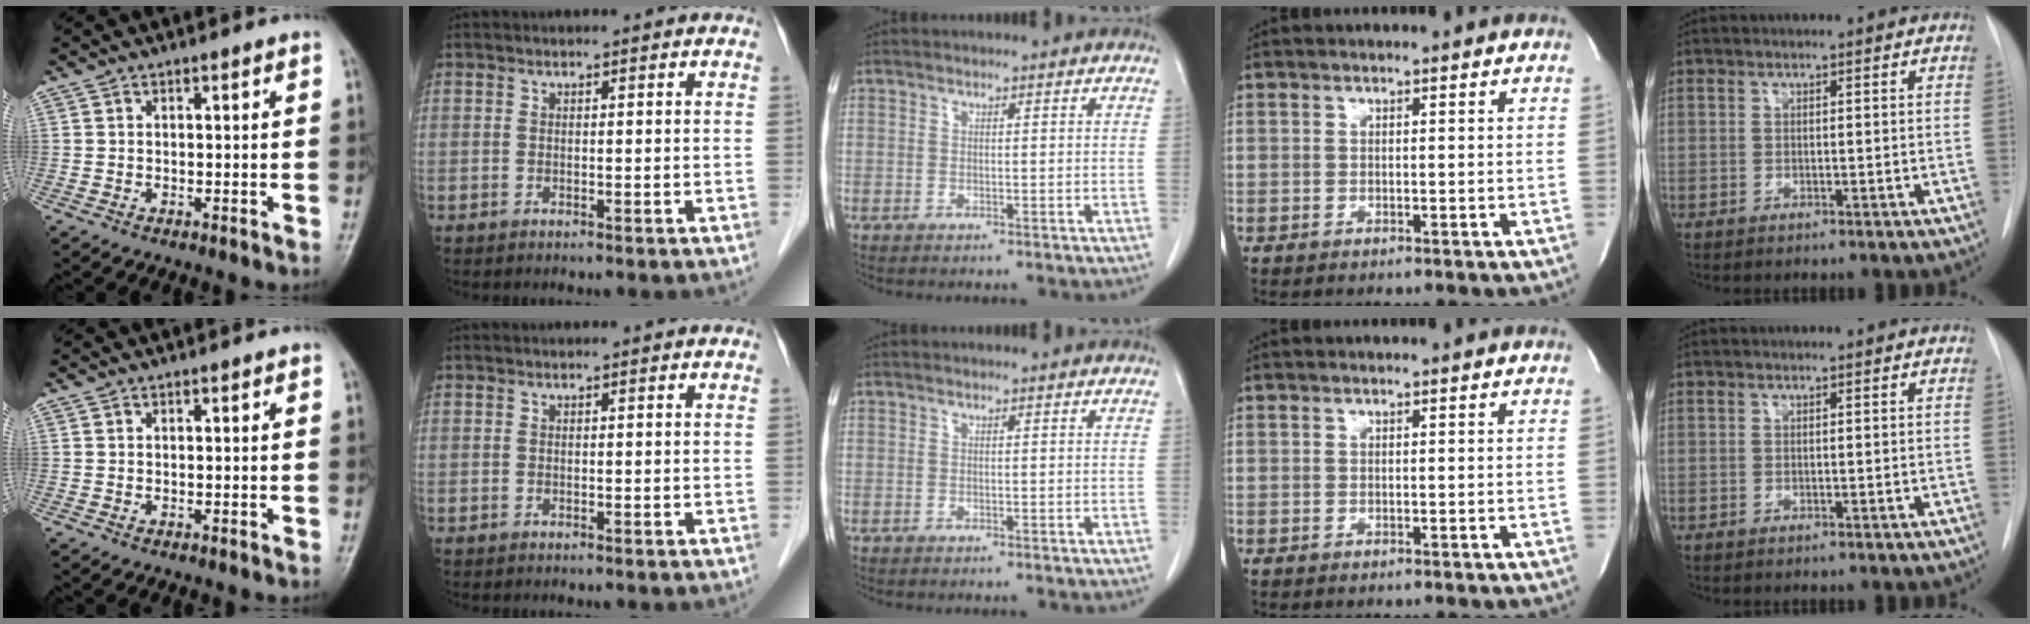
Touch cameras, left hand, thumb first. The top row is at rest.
{}